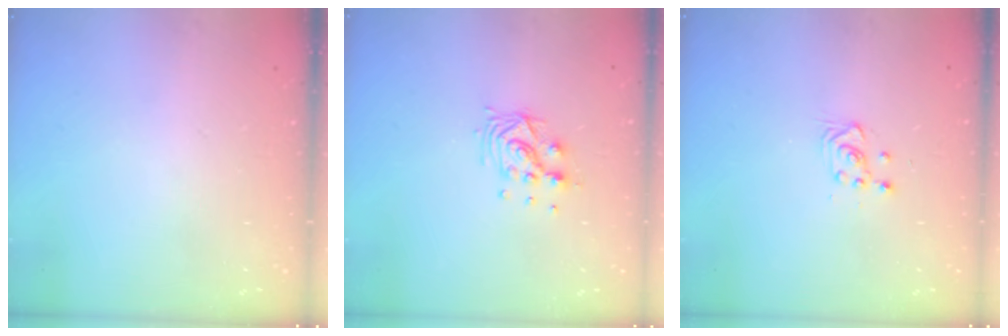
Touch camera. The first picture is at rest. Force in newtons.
{"total": 8.4, "press": 8.4, "slide": 0.3}
{"total": 3.6, "press": 3.5, "slide": 0.8}